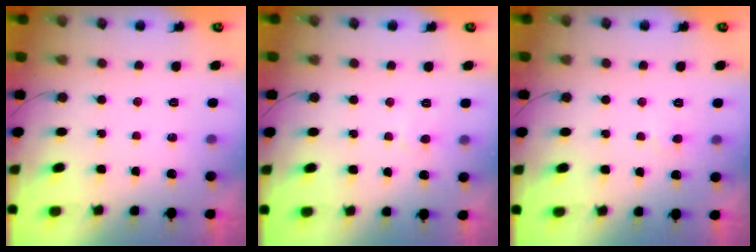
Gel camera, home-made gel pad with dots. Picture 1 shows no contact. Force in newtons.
{"total": 4.5, "press": 4.4, "slide": 0.4}
{"total": 3.5, "press": 3.5, "slide": 0.5}